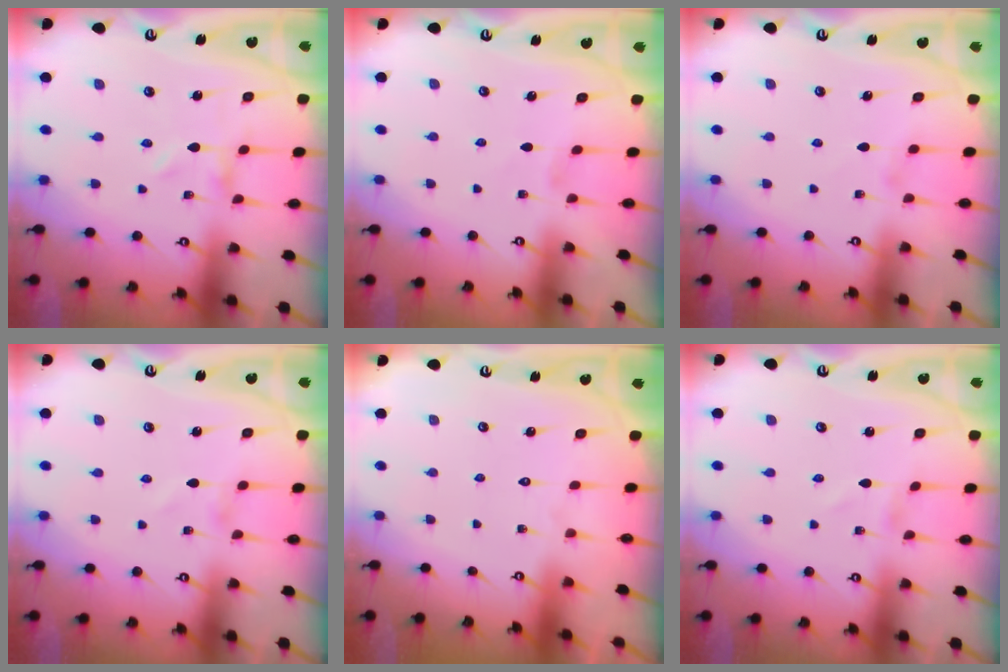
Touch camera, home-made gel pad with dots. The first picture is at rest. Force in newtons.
{"total": 1.3, "press": 1.2, "slide": 0.3}
{"total": 1.6, "press": 1.5, "slide": 0.4}
{"total": 0.8, "press": 0.8, "slide": 0.1}
{"total": 1.7, "press": 1.7, "slide": 0.1}
{"total": 1.5, "press": 1.5, "slide": 0.1}